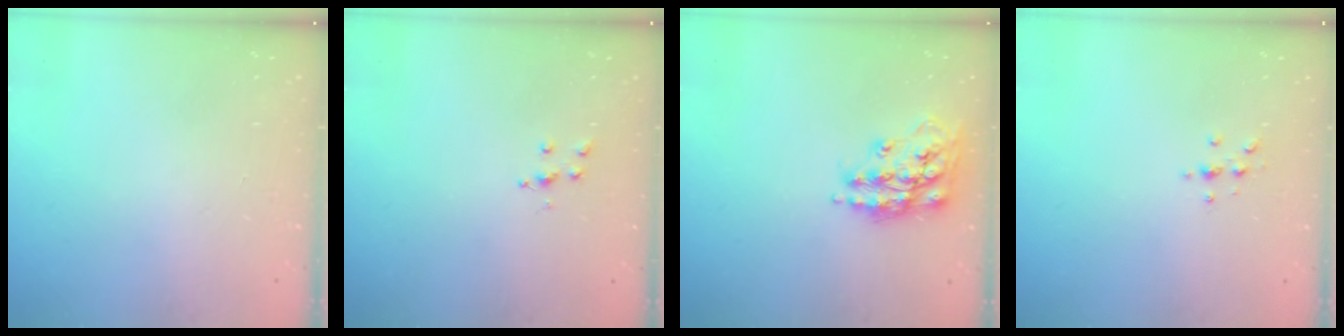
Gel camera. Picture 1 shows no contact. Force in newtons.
{"total": 4.8, "press": 4.8, "slide": 0.5}
{"total": 14.8, "press": 14.7, "slide": 1.5}
{"total": 2.3, "press": 2.3, "slide": 0.2}